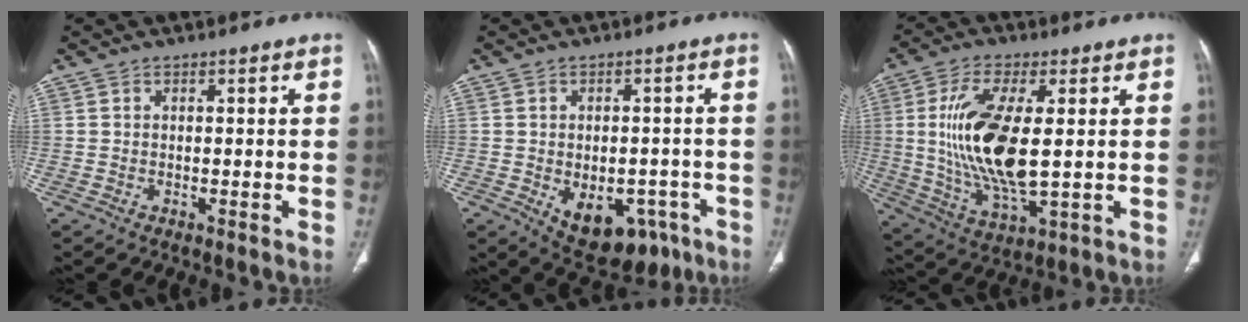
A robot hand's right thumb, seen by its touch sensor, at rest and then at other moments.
{"total": 13.2, "force": [-5.7, 8.4, 8.4], "torque": [-0.092, 0.023, -0.061]}
{"total": 17.1, "force": [1.5, 6.5, 15.7], "torque": [-0.321, -0.018, 0.037]}